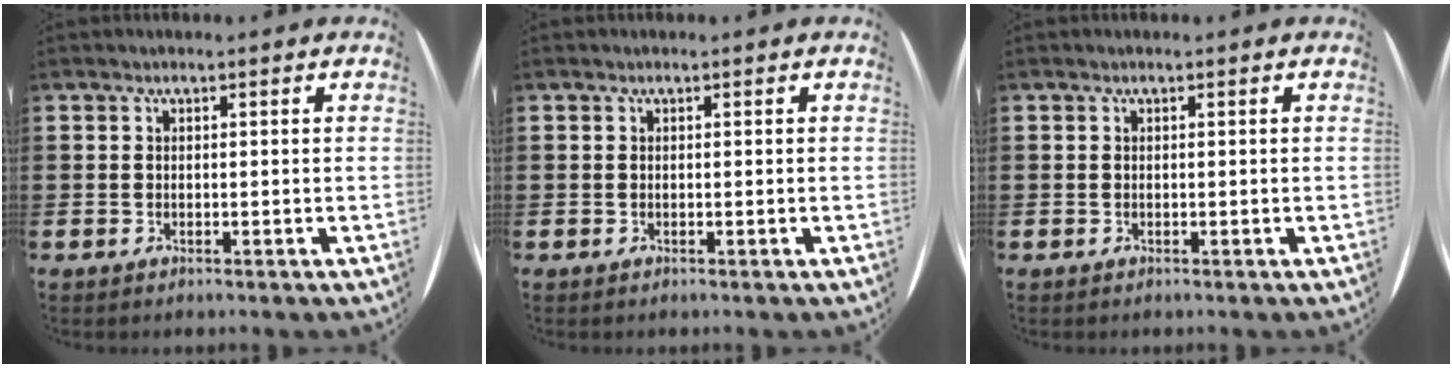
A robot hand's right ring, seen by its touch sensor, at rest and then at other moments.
{"total": 0.0}
{"total": 0.0}